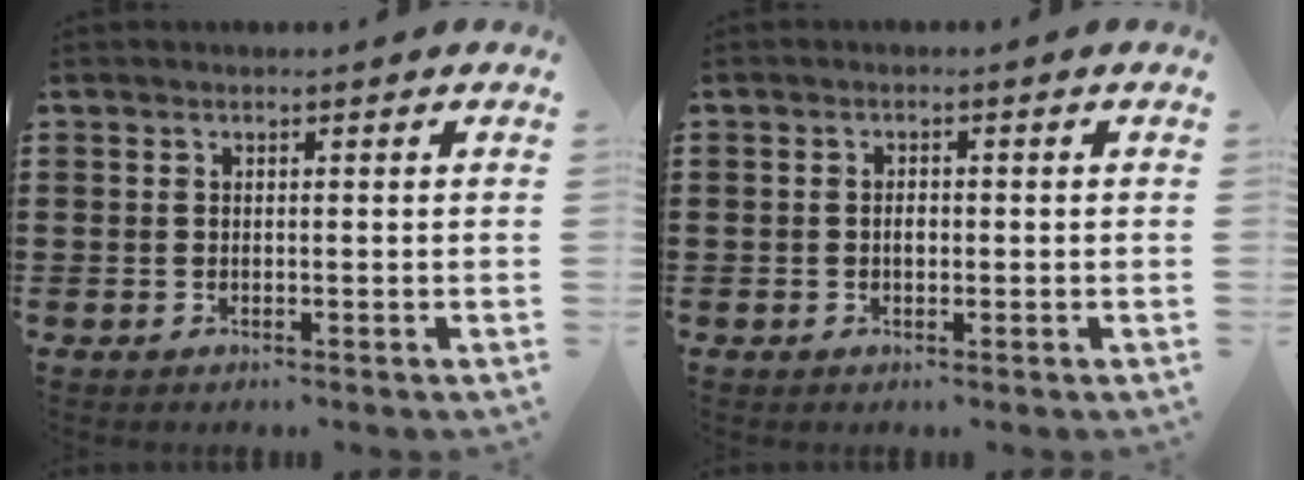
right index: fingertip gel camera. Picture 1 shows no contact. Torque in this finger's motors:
{"motor_torque": [2.14, 0.00, 0.03, 0.01]}